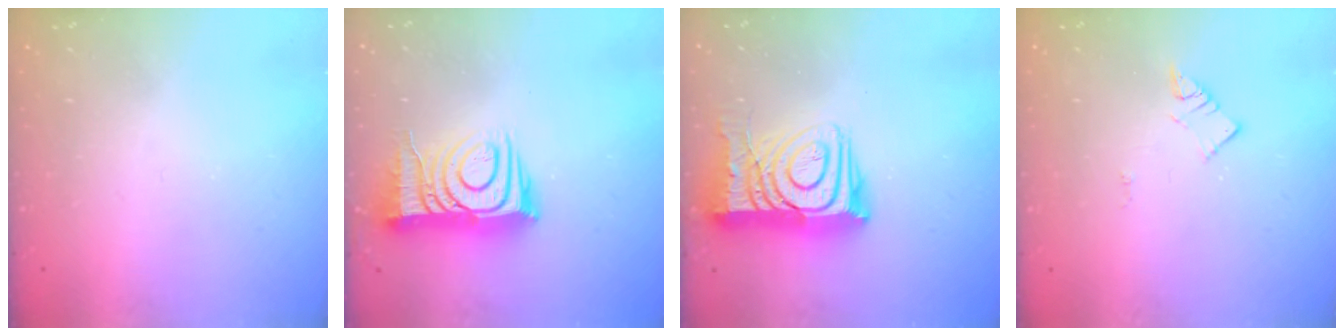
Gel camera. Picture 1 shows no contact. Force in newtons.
{"total": 12.6, "press": 12.6, "slide": 0.9}
{"total": 16.4, "press": 16.3, "slide": 1.6}
{"total": 3.0, "press": 3.0, "slide": 0.4}